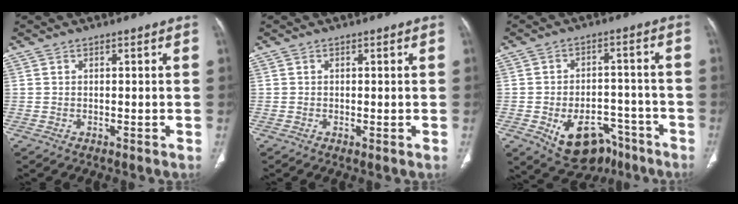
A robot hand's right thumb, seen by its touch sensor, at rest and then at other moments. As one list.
[{"total": 0.5, "force": [-0.1, 0.1, 0.5], "torque": [-0.012, -0.005, -0.004]}, {"total": 13.3, "force": [-7.4, 8.4, 7.1], "torque": [-0.073, 0.044, -0.100]}]